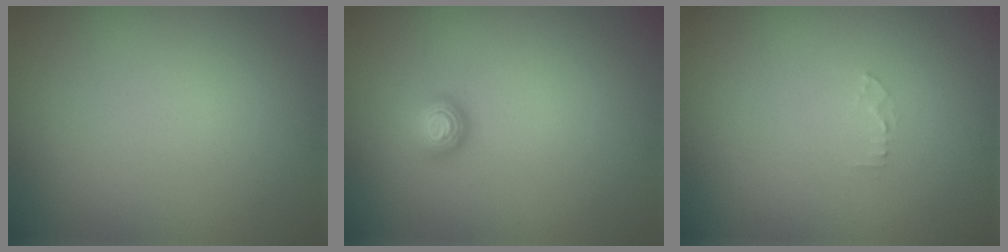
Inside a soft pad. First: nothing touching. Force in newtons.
{"total": 1.3, "press": 1.0, "slide": 0.9}
{"total": 0.7, "press": 0.7, "slide": 0.1}